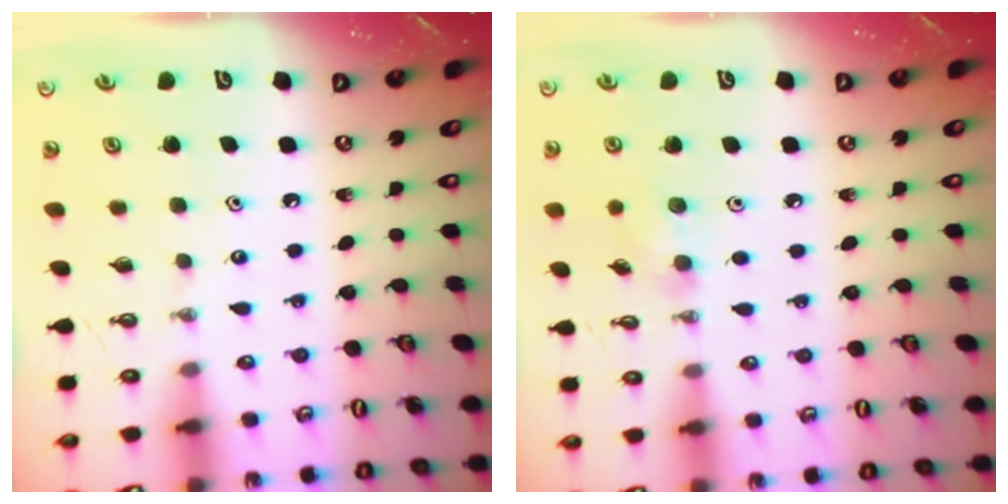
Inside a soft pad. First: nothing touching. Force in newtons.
{"total": 6.4, "press": 6.2, "slide": 1.5}